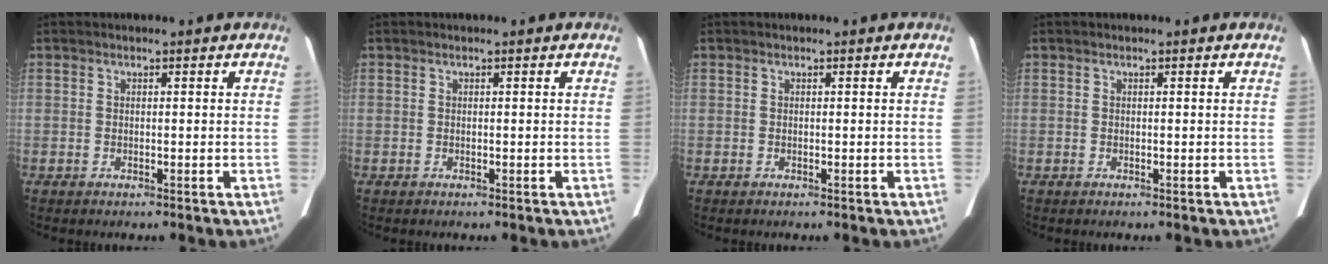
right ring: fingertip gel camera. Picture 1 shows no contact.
{"total": 0.0}
{"total": 0.0}
{"total": 0.0}